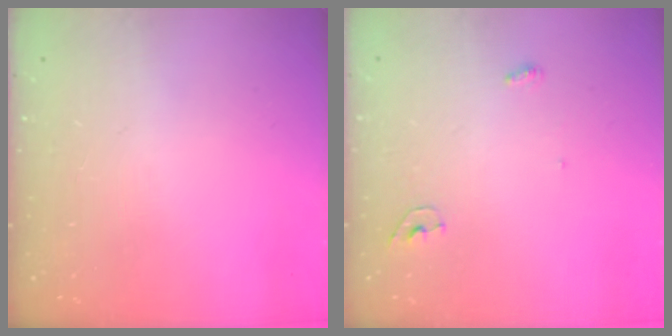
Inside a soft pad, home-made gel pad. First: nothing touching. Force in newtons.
{"total": 6.4, "press": 4.1, "slide": 4.9}